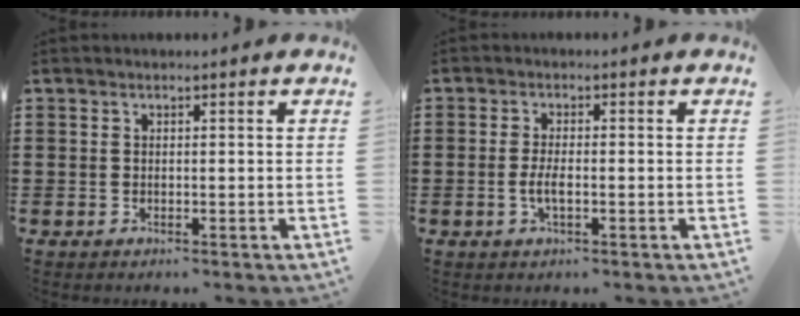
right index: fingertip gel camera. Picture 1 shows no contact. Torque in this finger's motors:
{"motor_torque": [1.11, 0.13, 0.34, 0.11]}